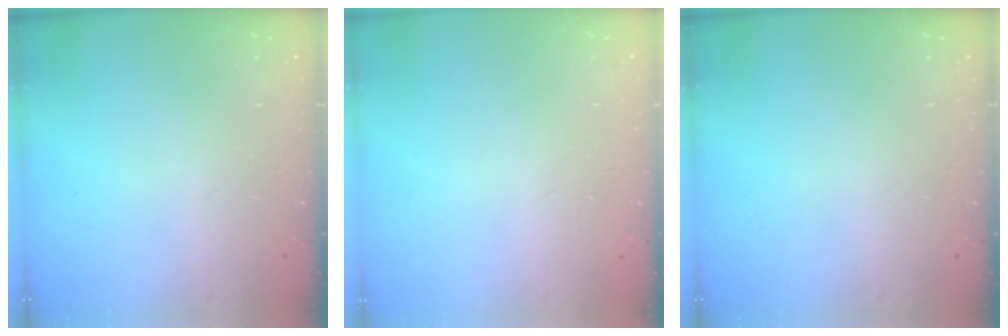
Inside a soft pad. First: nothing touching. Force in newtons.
{"total": 0.0}
{"total": 0.0}